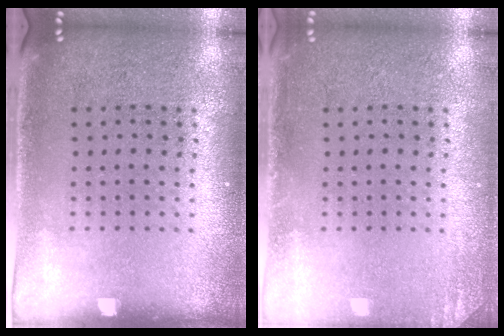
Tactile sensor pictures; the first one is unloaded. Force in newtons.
{"total": 1.3, "press": 1.3, "slide": 0.1}